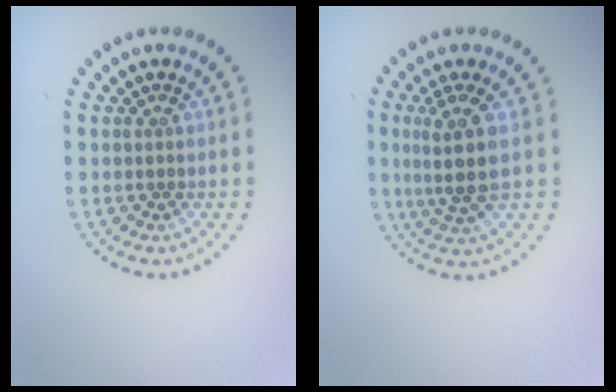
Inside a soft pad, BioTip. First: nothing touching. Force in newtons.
{"total": 3.8, "press": 3.1, "slide": 2.1}